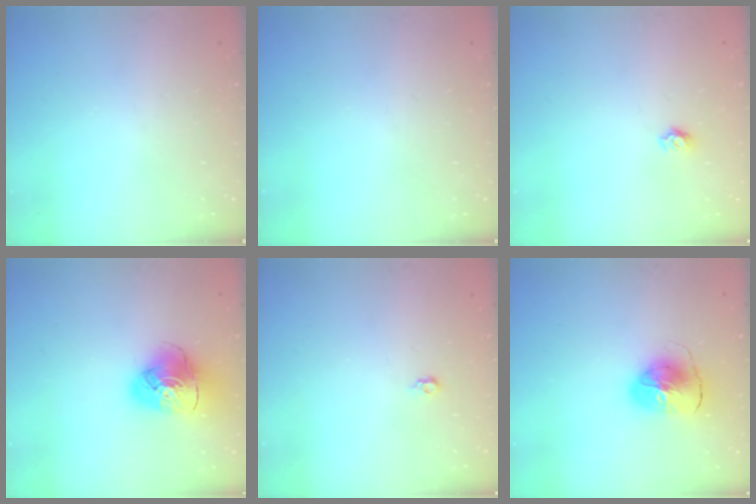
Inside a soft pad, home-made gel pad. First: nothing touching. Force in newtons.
{"total": 0.0}
{"total": 5.5, "press": 5.5, "slide": 0.5}
{"total": 14.9, "press": 14.7, "slide": 2.0}
{"total": 3.9, "press": 3.8, "slide": 0.8}
{"total": 11.3, "press": 11.2, "slide": 1.4}